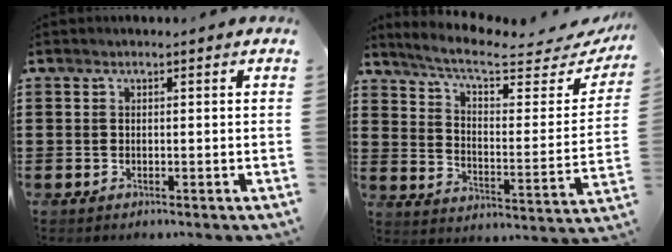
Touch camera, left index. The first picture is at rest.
{"total": 7.8, "force": [6.3, 0.8, 4.4], "torque": [-0.105, -0.042, 0.104]}